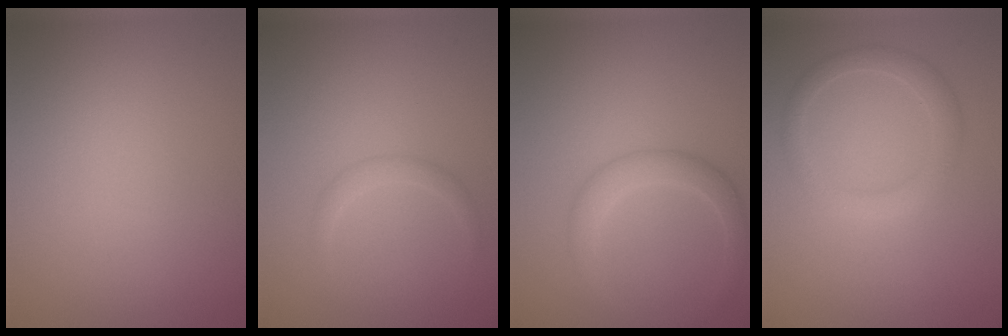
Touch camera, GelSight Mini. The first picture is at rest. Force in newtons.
{"total": 1.1, "press": 1.1, "slide": 0.1}
{"total": 2.6, "press": 2.6, "slide": 0.1}
{"total": 2.4, "press": 2.4, "slide": 0.1}